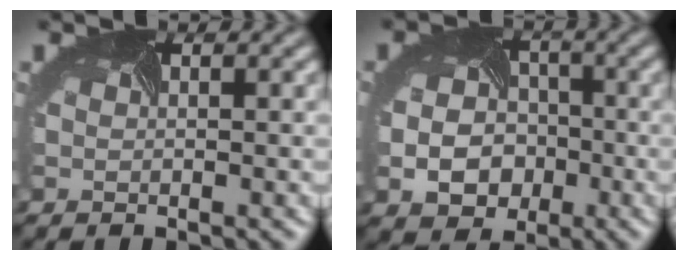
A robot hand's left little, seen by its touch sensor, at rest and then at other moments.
{"total": 6.1, "force": [-2.1, 4.9, 3.0], "torque": [-0.051, -0.023, -0.024]}